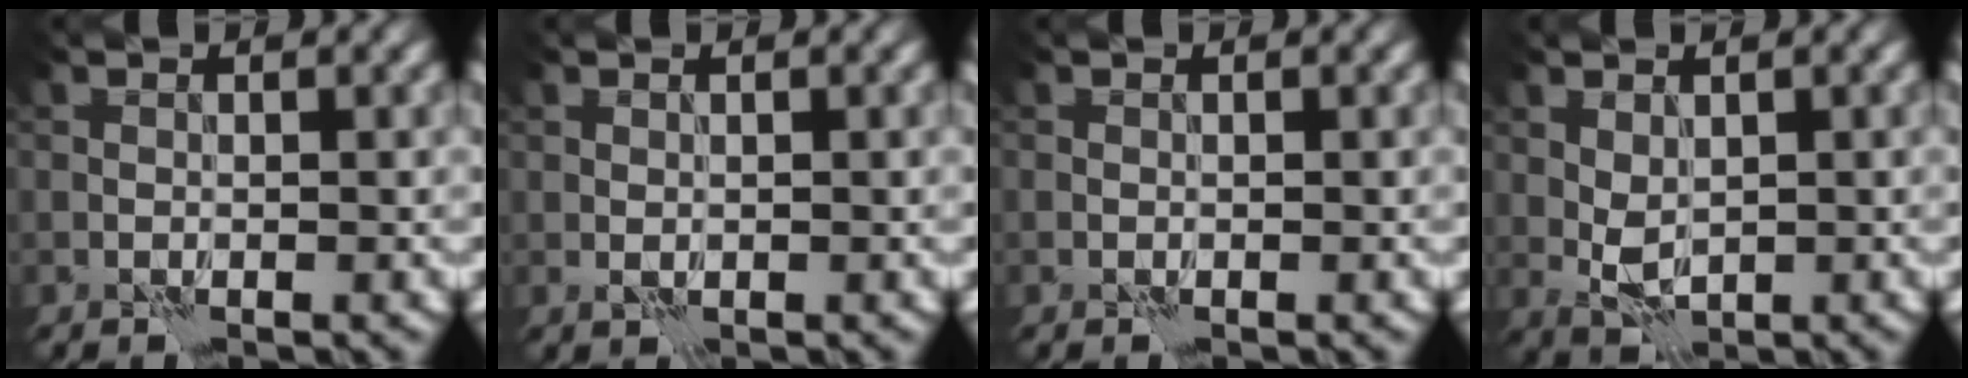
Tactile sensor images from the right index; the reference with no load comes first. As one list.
[{"total": 0.8, "force": [-0.1, 0.6, 0.5], "torque": [-0.009, -0.001, -0.003]}, {"total": 0.0}, {"total": 2.4, "force": [0.2, 1.5, 1.8], "torque": [-0.036, -0.002, 0.010]}]